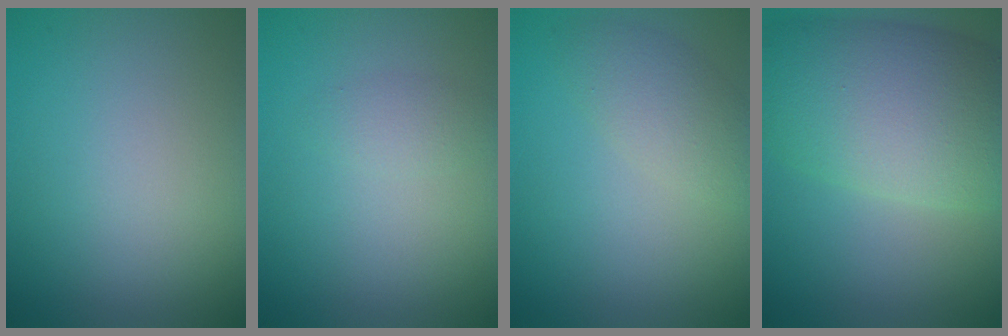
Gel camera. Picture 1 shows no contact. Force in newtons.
{"total": 1.3, "press": 1.3, "slide": 0.1}
{"total": 2.9, "press": 2.9, "slide": 0.2}
{"total": 10.9, "press": 10.9, "slide": 0.5}